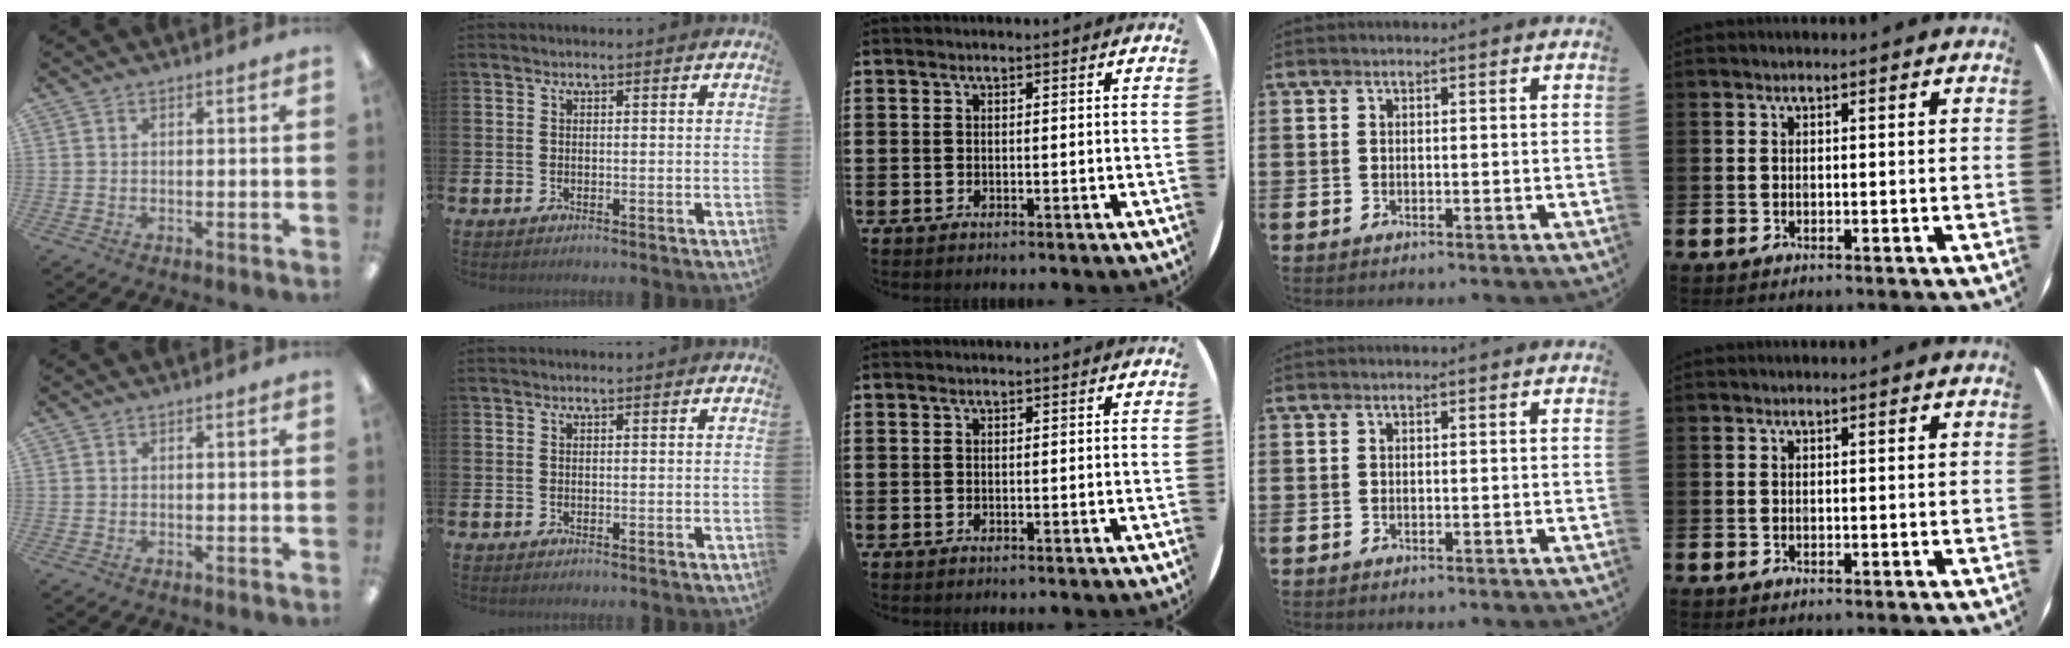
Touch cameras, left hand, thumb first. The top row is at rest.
{}